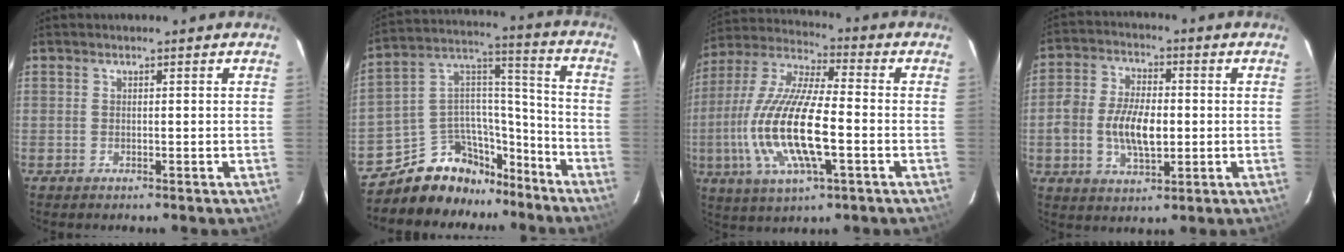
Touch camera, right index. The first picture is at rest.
{"total": 15.4, "force": [-12.2, 8.5, 4.1], "torque": [-0.084, 0.081, -0.195]}
{"total": 19.2, "force": [-4.1, 5.6, 17.9], "torque": [-0.369, -0.011, -0.081]}
{"total": 10.3, "force": [-1.2, 5.5, 8.6], "torque": [-0.171, 0.008, -0.022]}